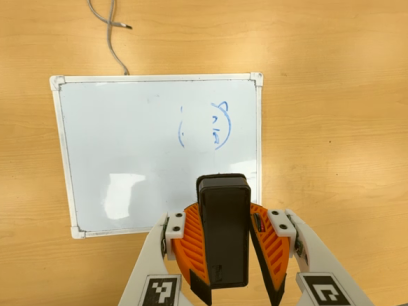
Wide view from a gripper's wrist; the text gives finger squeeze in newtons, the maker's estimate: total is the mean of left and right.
{"total": 9.9, "left": 9.6, "right": 10.1}